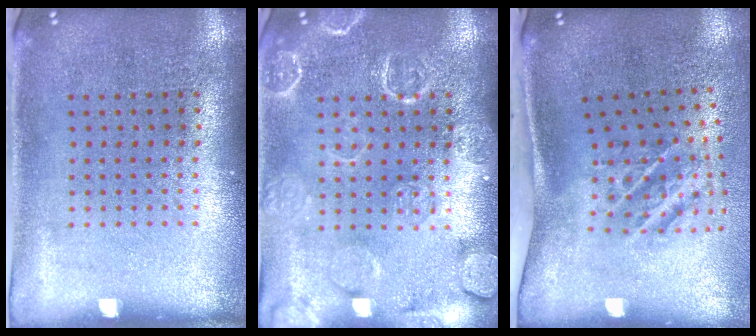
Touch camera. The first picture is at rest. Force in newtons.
{"total": 4.3, "press": 4.3, "slide": 0.6}
{"total": 2.2, "press": 1.3, "slide": 1.9}